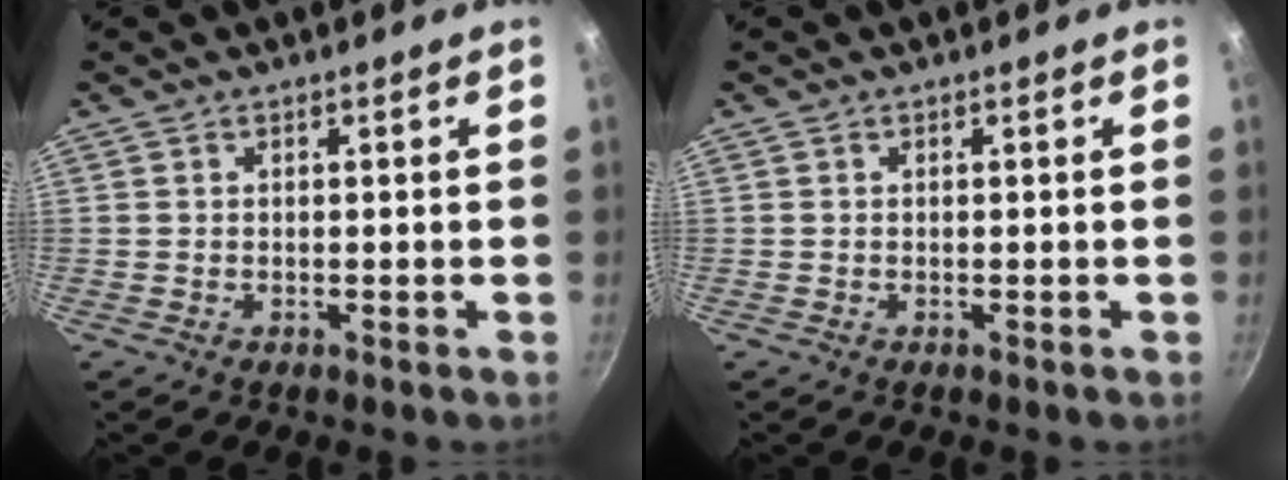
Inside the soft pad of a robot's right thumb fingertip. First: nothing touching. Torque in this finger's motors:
{"motor_torque": [-0.16, 0.03, 0.13, 0.02, 0.02]}